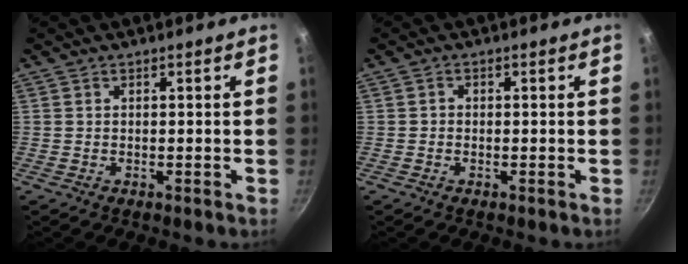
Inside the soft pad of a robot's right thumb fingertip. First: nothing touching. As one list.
[{"total": 0.7, "force": [-0.3, 0.6, 0.3], "torque": [-0.004, 0.003, -0.006]}]